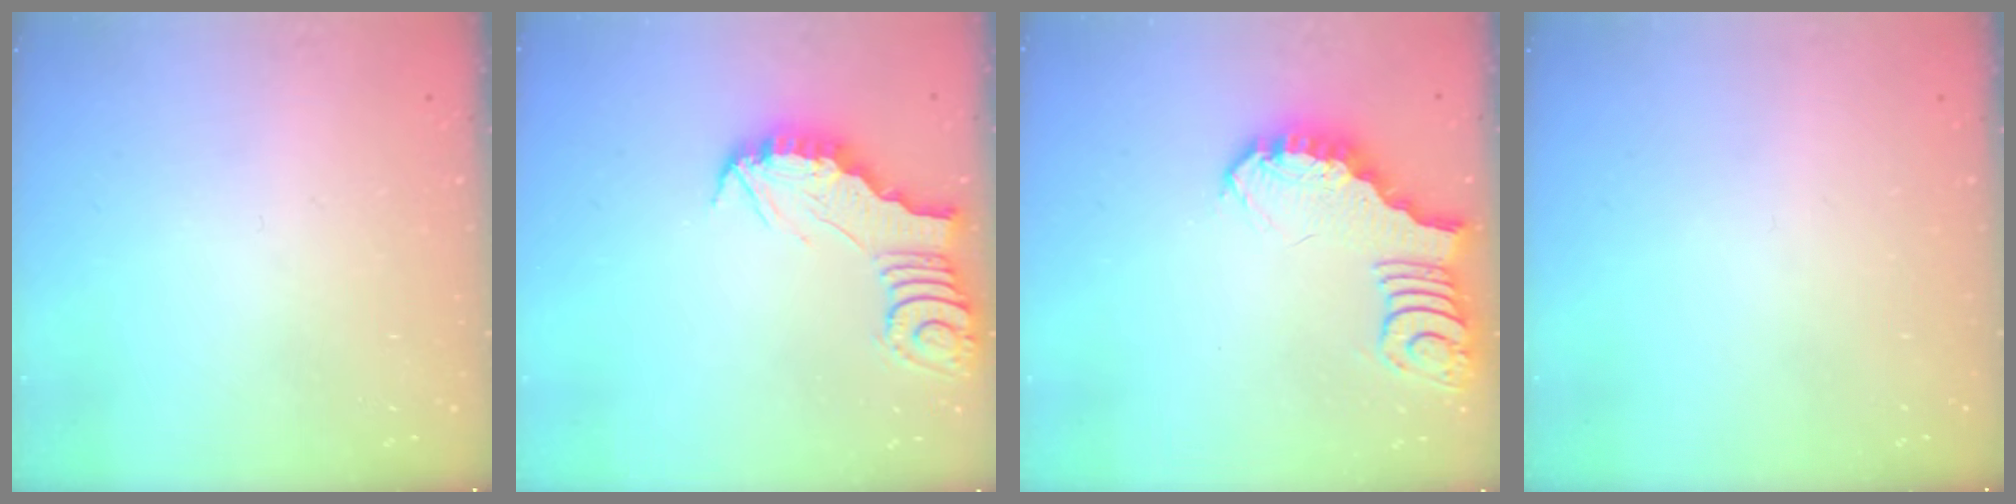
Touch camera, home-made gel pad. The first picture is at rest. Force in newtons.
{"total": 3.0, "press": 3.0, "slide": 0.3}
{"total": 3.5, "press": 3.5, "slide": 0.6}
{"total": 0.0}